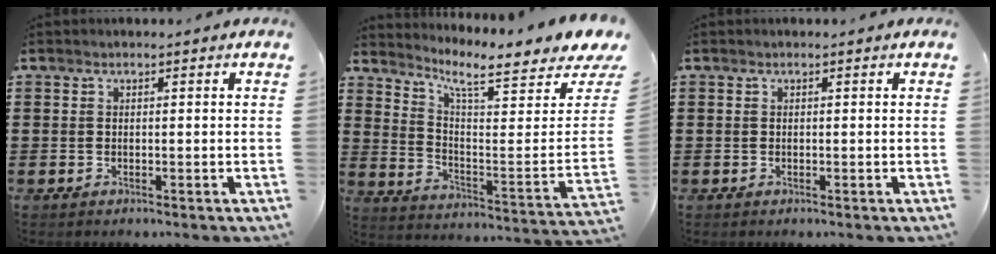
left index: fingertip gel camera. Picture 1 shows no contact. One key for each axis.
{"total": 7.4, "fx": 6.3, "fy": 0.3, "fz": 3.9, "tx": -0.094, "ty": -0.059, "tz": 0.098}
{"total": 0.0}